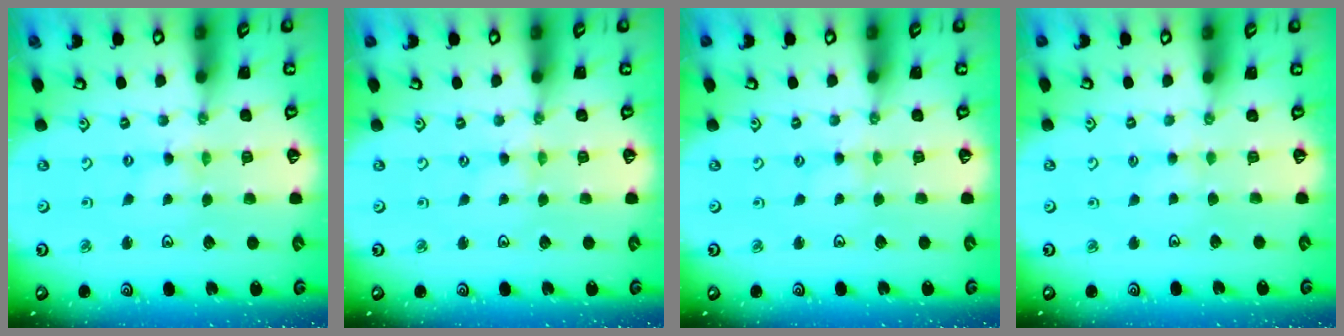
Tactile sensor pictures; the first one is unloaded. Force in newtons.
{"total": 0.7, "press": 0.6, "slide": 0.3}
{"total": 2.0, "press": 2.0, "slide": 0.3}
{"total": 2.1, "press": 2.0, "slide": 0.4}